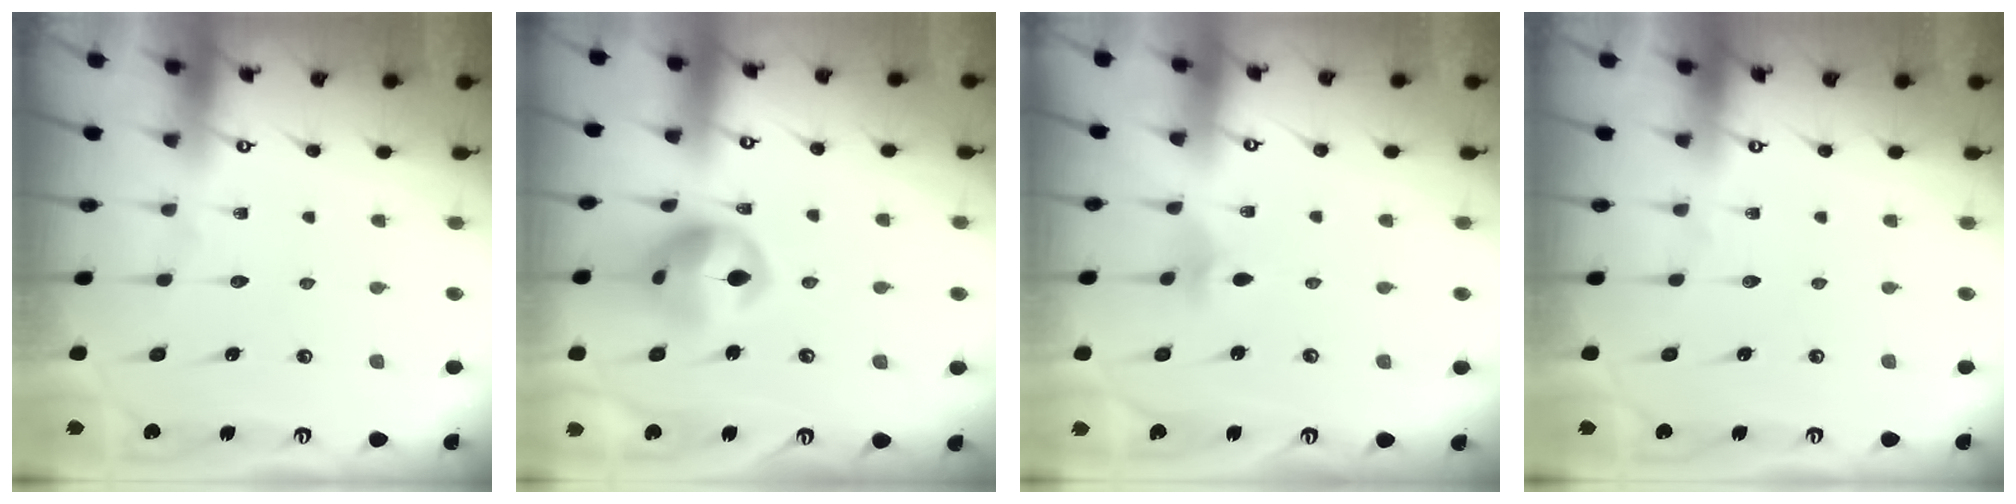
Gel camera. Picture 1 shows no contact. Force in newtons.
{"total": 12.2, "press": 12.1, "slide": 1.4}
{"total": 2.6, "press": 2.6, "slide": 0.6}
{"total": 0.0}